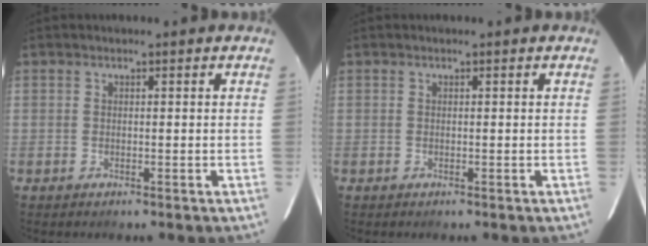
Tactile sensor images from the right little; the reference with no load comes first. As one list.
[{"total": 0.0}]